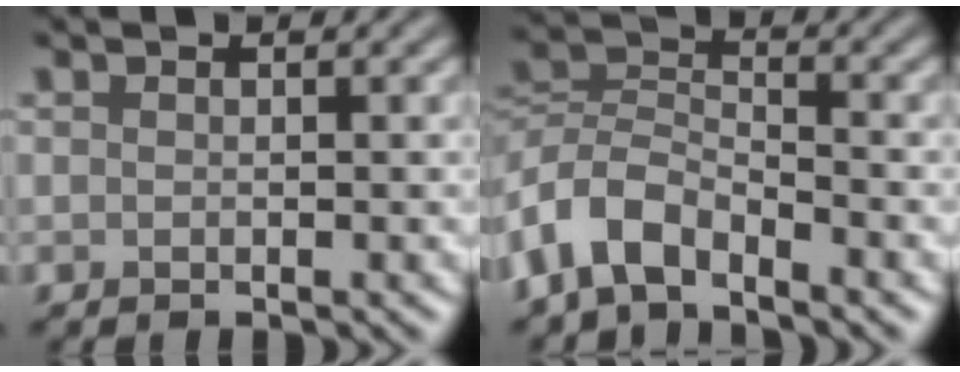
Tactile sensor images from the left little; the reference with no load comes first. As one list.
[{"total": 5.2, "force": [-3.7, 2.6, 2.6], "torque": [-0.050, 0.000, -0.084]}]